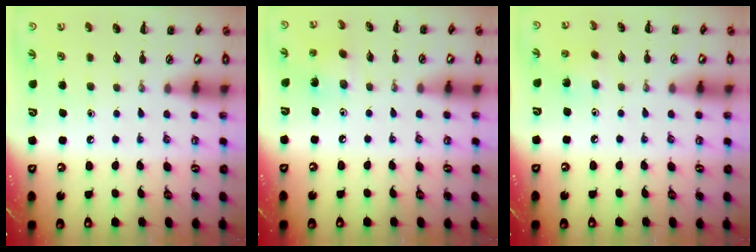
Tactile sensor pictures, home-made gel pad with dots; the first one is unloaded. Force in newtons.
{"total": 1.9, "press": 1.8, "slide": 0.7}
{"total": 2.4, "press": 2.4, "slide": 0.6}